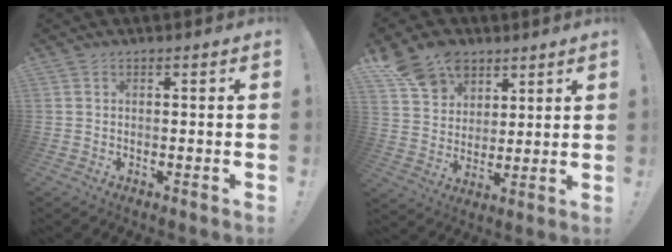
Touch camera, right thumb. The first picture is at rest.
{"total": 13.7, "force": [8.5, 9.7, 4.7], "torque": [-0.072, -0.052, 0.168]}